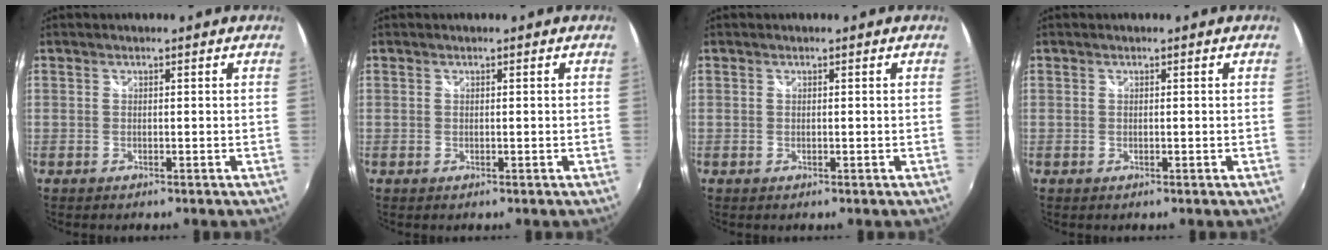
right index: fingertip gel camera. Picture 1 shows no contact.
{"total": 0.0}
{"total": 0.0}
{"total": 0.0}